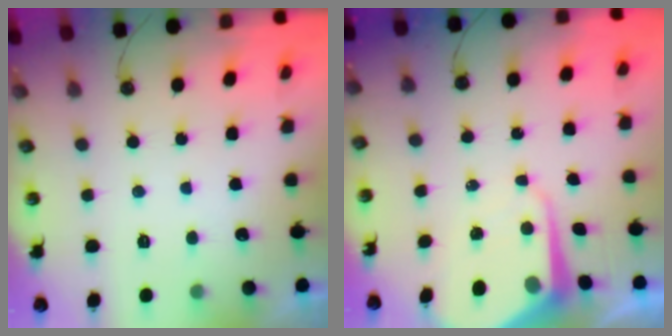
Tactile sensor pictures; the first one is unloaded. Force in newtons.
{"total": 8.4, "press": 8.4, "slide": 0.7}